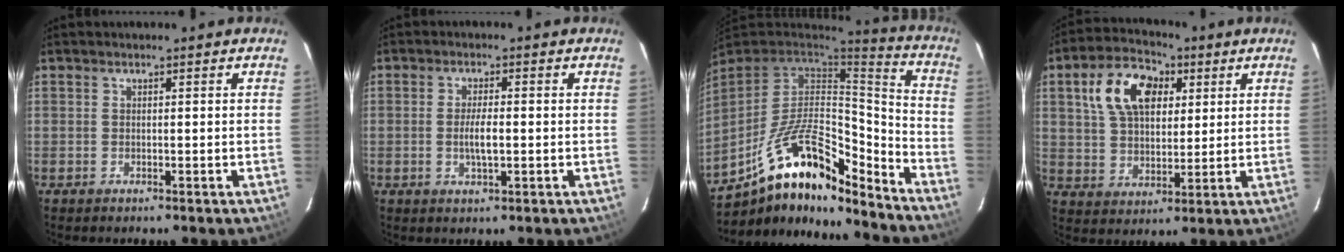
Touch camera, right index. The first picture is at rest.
{"total": 4.1, "force": [-0.6, 0.9, 3.9], "torque": [-0.073, -0.004, -0.009]}
{"total": 21.5, "force": [-14.6, 7.8, 13.6], "torque": [-0.260, 0.001, -0.251]}
{"total": 13.3, "force": [4.9, 8.3, 9.2], "torque": [-0.180, 0.036, 0.088]}